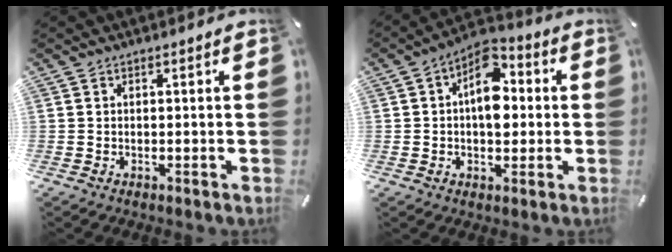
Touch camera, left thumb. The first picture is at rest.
{"total": 10.1, "force": [1.4, 6.7, 7.4], "torque": [-0.093, -0.008, 0.023]}